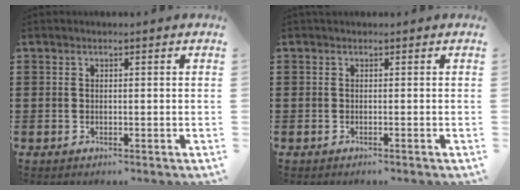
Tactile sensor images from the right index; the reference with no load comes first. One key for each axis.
{"total": 0.0}